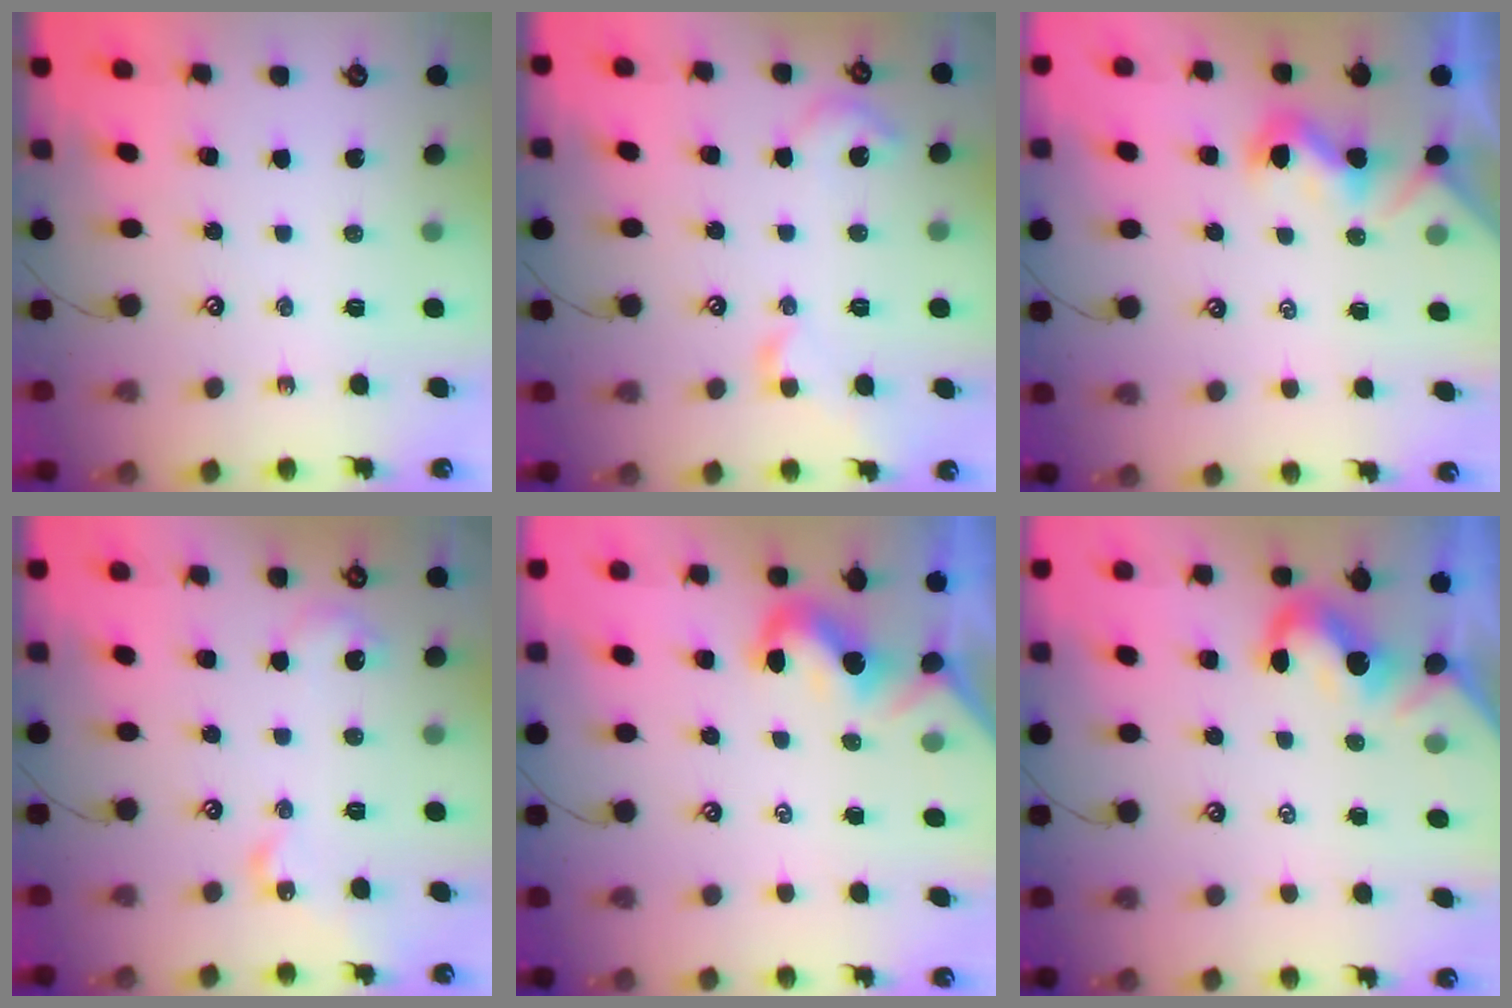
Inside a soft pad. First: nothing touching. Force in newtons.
{"total": 5.0, "press": 5.0, "slide": 0.8}
{"total": 0.5, "press": 0.3, "slide": 0.4}
{"total": 5.3, "press": 5.2, "slide": 0.7}
{"total": 2.1, "press": 2.0, "slide": 0.6}
{"total": 1.6, "press": 1.3, "slide": 0.8}